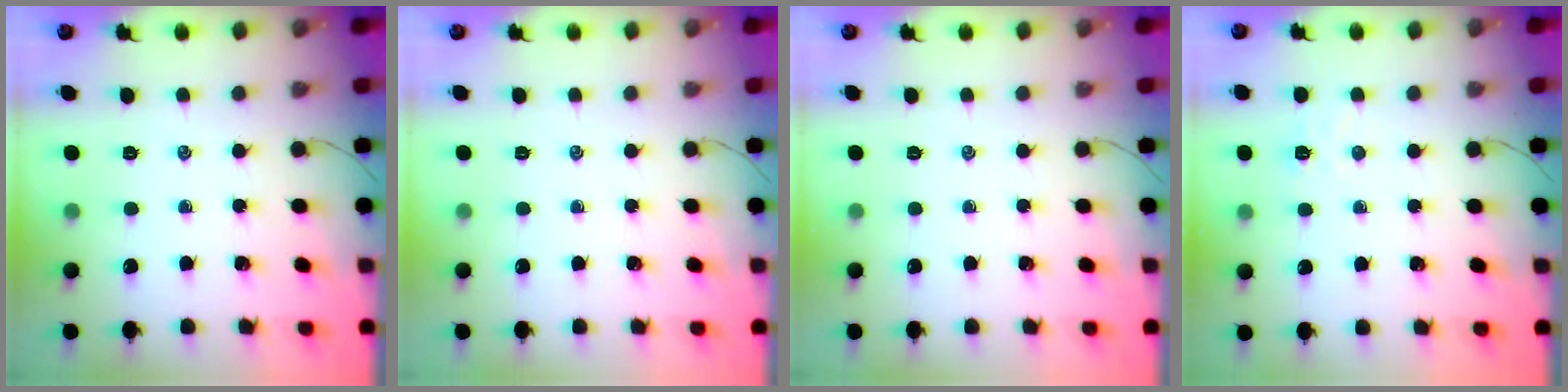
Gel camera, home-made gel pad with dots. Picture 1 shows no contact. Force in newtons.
{"total": 0.0}
{"total": 0.0}
{"total": 4.6, "press": 4.4, "slide": 1.2}